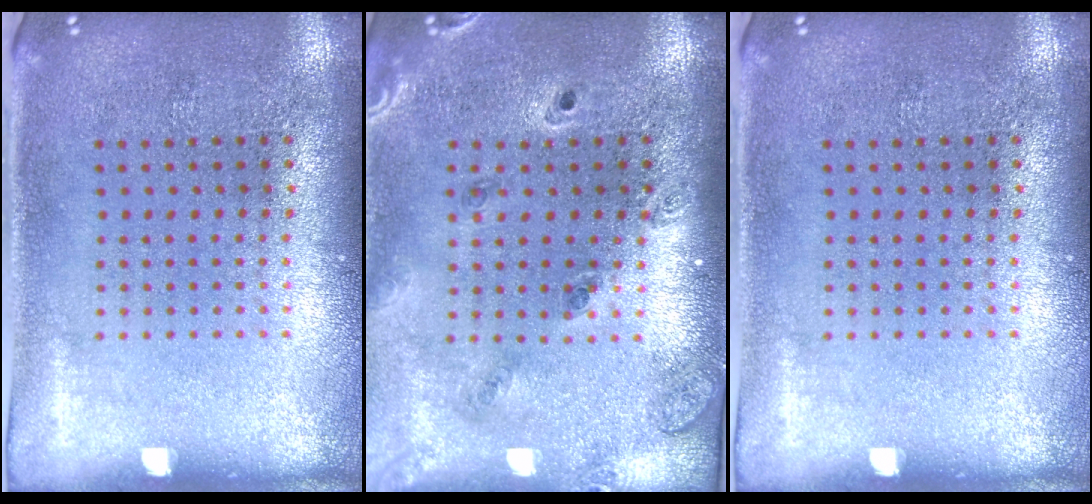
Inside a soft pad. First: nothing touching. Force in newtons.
{"total": 1.4, "press": 1.3, "slide": 0.3}
{"total": 0.0}